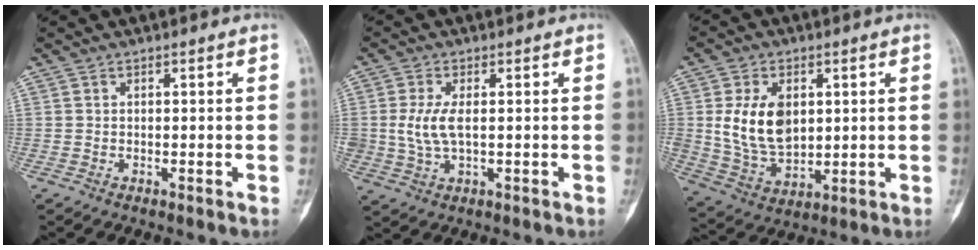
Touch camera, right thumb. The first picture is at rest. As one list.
[{"total": 5.7, "force": [0.4, 2.7, 5.0], "torque": [-0.117, -0.002, 0.010]}, {"total": 12.8, "force": [2.3, 8.4, 9.5], "torque": [-0.155, -0.014, 0.056]}]